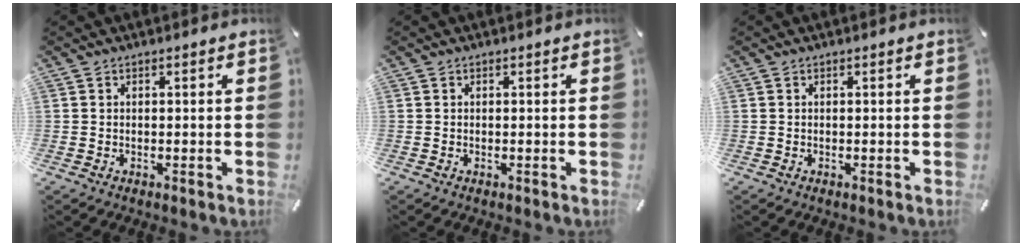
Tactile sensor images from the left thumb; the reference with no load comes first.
{"total": 0.0}
{"total": 0.0}